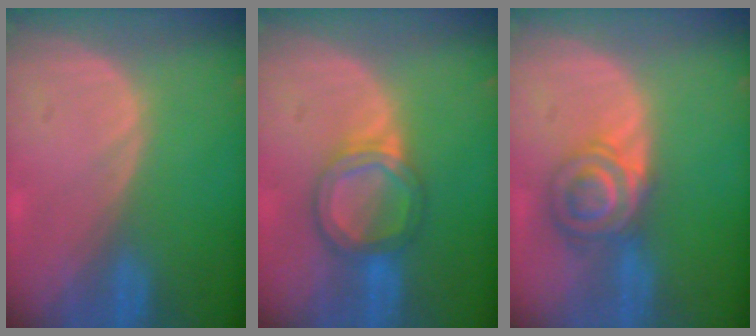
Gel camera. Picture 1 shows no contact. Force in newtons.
{"total": 6.0, "press": 5.4, "slide": 2.5}
{"total": 7.1, "press": 6.0, "slide": 3.8}